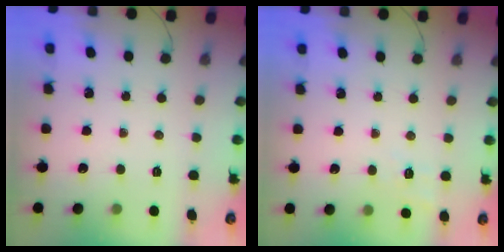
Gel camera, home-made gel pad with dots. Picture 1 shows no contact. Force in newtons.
{"total": 8.3, "press": 8.1, "slide": 2.1}